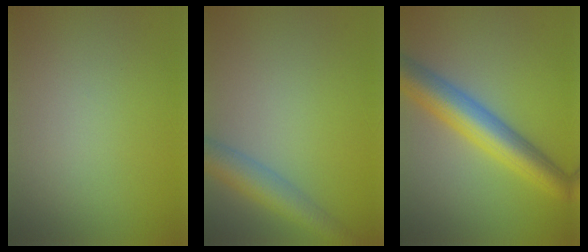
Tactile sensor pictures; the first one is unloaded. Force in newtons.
{"total": 4.0, "press": 4.0, "slide": 0.3}
{"total": 7.0, "press": 7.0, "slide": 0.3}